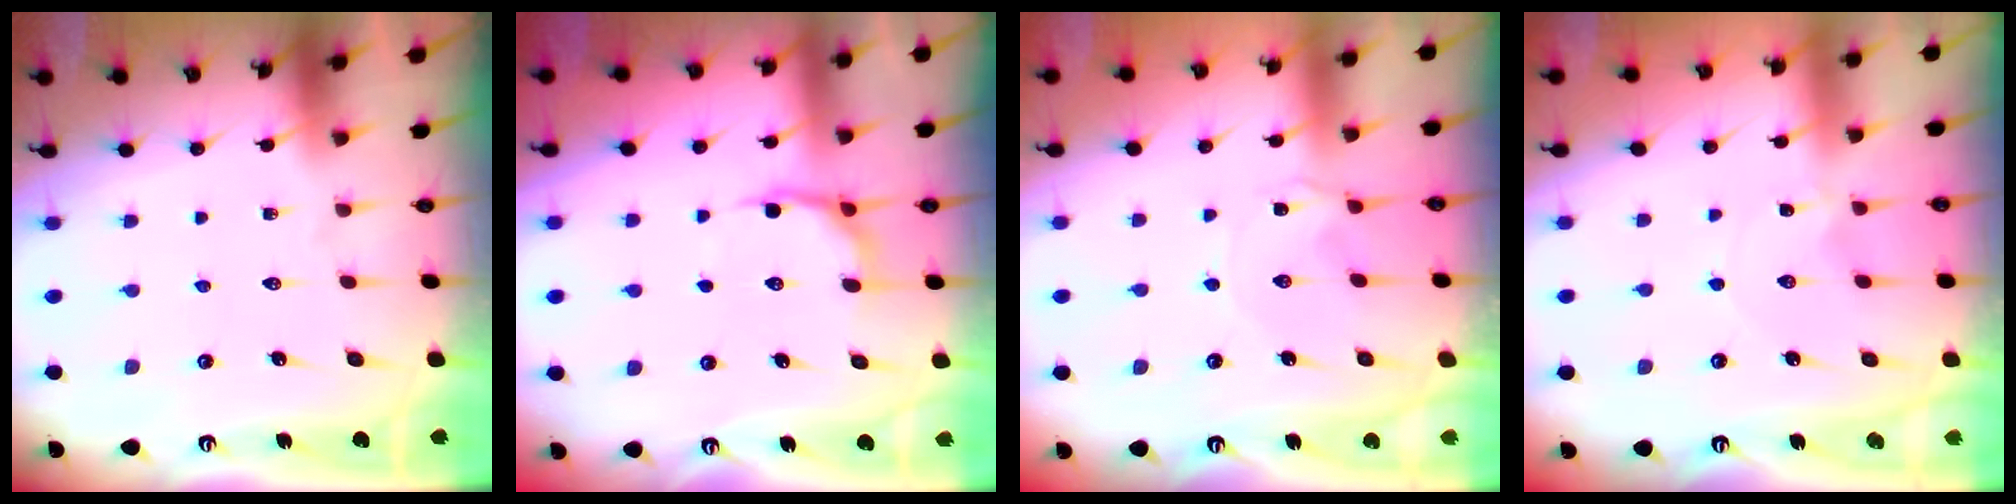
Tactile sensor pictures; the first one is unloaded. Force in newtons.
{"total": 5.4, "press": 4.7, "slide": 2.5}
{"total": 1.9, "press": 1.8, "slide": 0.4}
{"total": 0.0}